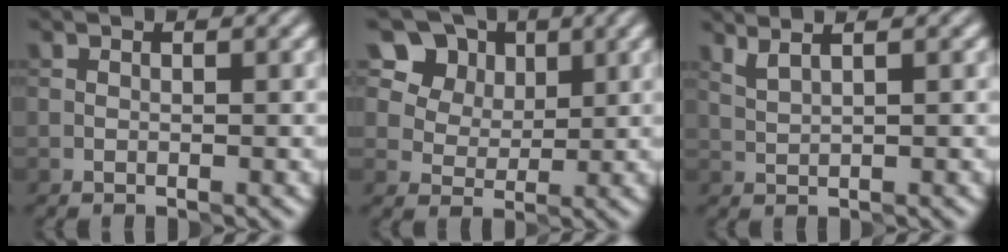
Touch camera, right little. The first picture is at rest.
{"total": 11.3, "force": [6.6, 7.9, 4.6], "torque": [-0.116, 0.023, 0.120]}
{"total": 2.5, "force": [2.0, 0.6, 1.4], "torque": [-0.013, 0.011, 0.025]}